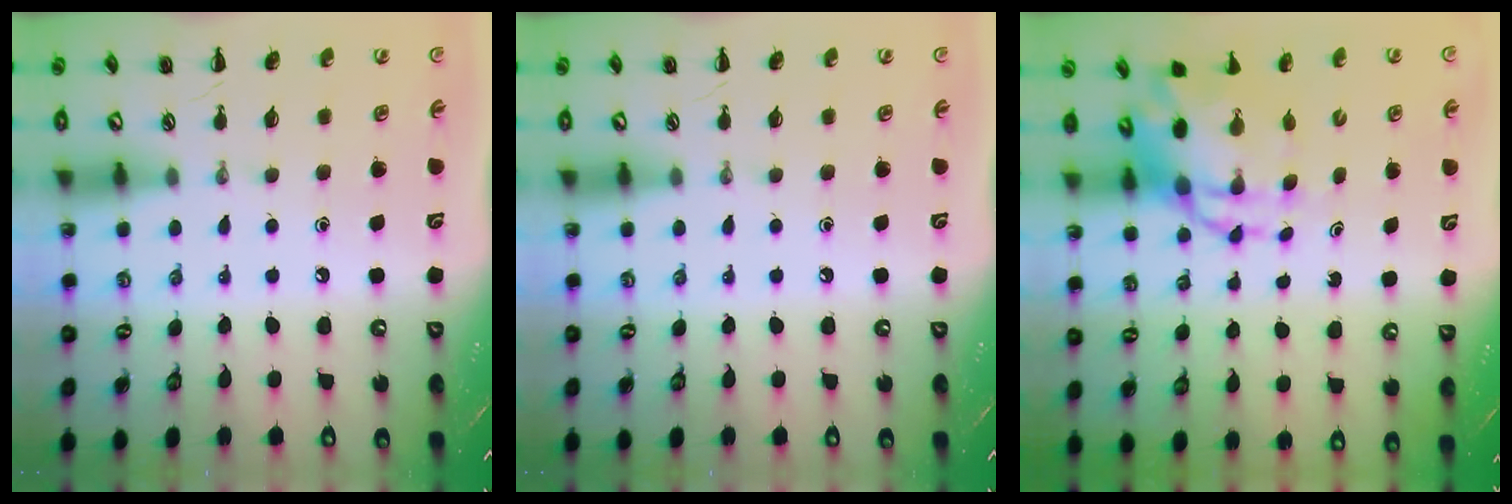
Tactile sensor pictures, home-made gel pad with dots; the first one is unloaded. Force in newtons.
{"total": 0.0}
{"total": 7.8, "press": 7.5, "slide": 2.0}